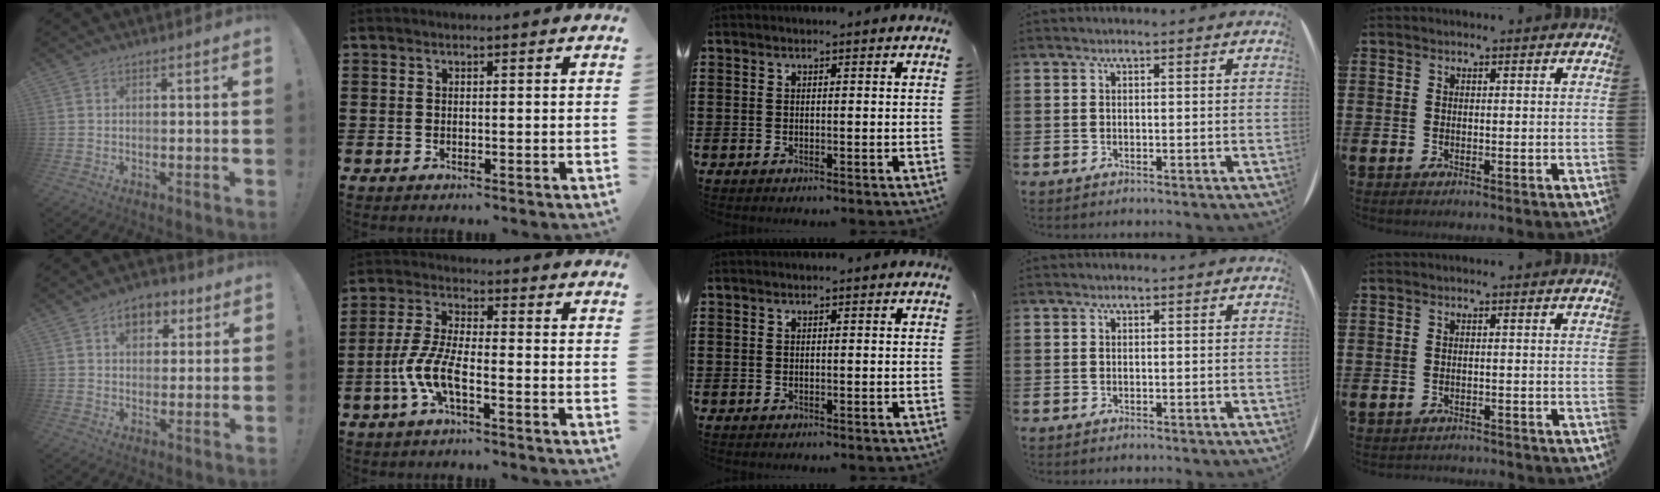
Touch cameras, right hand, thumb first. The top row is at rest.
{"thumb": {"total": 8.0, "force": [3.1, 6.2, 4.0], "torque": [-0.042, -0.012, 0.055]}, "index": {"total": 7.3, "force": [-3.3, 2.0, 6.2], "torque": [-0.151, -0.015, -0.067]}, "little": {"total": 1.0, "force": [-0.8, -0.1, -0.4], "torque": [0.005, 0.001, -0.018]}}